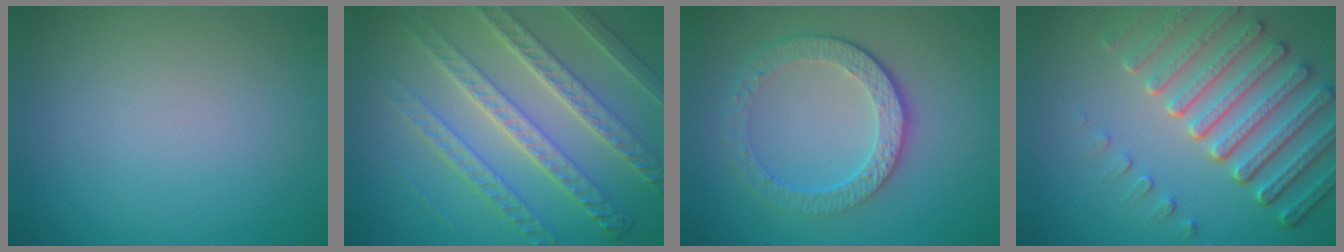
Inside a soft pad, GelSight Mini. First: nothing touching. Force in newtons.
{"total": 6.2, "press": 5.6, "slide": 2.7}
{"total": 4.8, "press": 3.4, "slide": 3.3}
{"total": 7.2, "press": 5.6, "slide": 4.6}